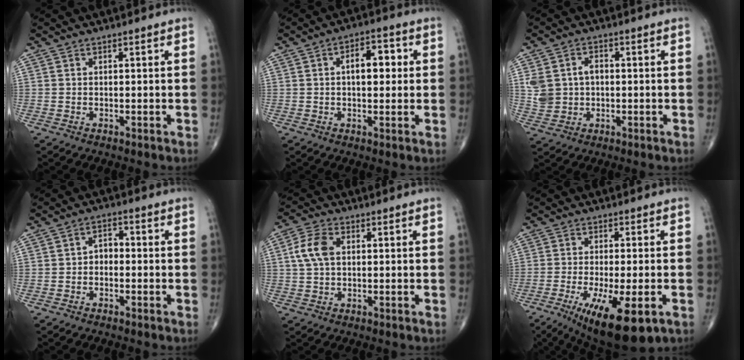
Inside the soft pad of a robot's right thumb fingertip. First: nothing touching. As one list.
[{"total": 7.0, "force": [1.0, 3.8, 5.8], "torque": [-0.066, 0.012, 0.008]}, {"total": 7.6, "force": [0.7, 5.9, 4.6], "torque": [-0.076, 0.010, 0.019]}, {"total": 3.0, "force": [-0.6, 2.1, 2.1], "torque": [-0.019, 0.016, -0.021]}, {"total": 6.3, "force": [1.1, 3.9, 4.8], "torque": [-0.102, 0.011, 0.018]}, {"total": 14.3, "force": [-6.2, 4.2, 12.2], "torque": [-0.198, -0.015, -0.089]}]